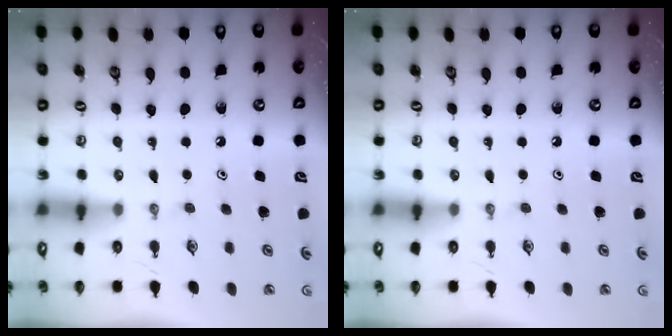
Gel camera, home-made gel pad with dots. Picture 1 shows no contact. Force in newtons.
{"total": 0.0}